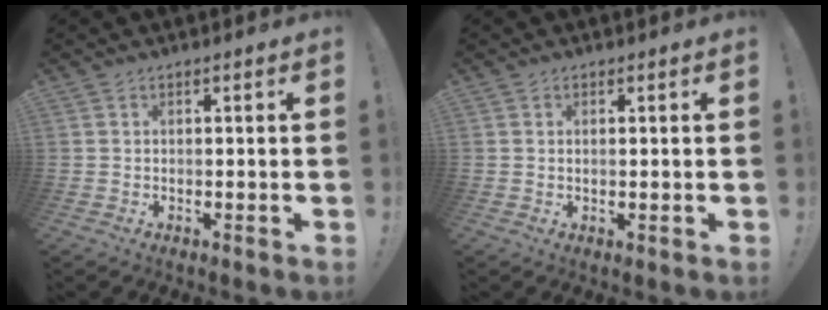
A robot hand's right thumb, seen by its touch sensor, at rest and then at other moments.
{"total": 0.7, "force": [0.4, 0.2, 0.6], "torque": [0.001, -0.005, 0.006]}